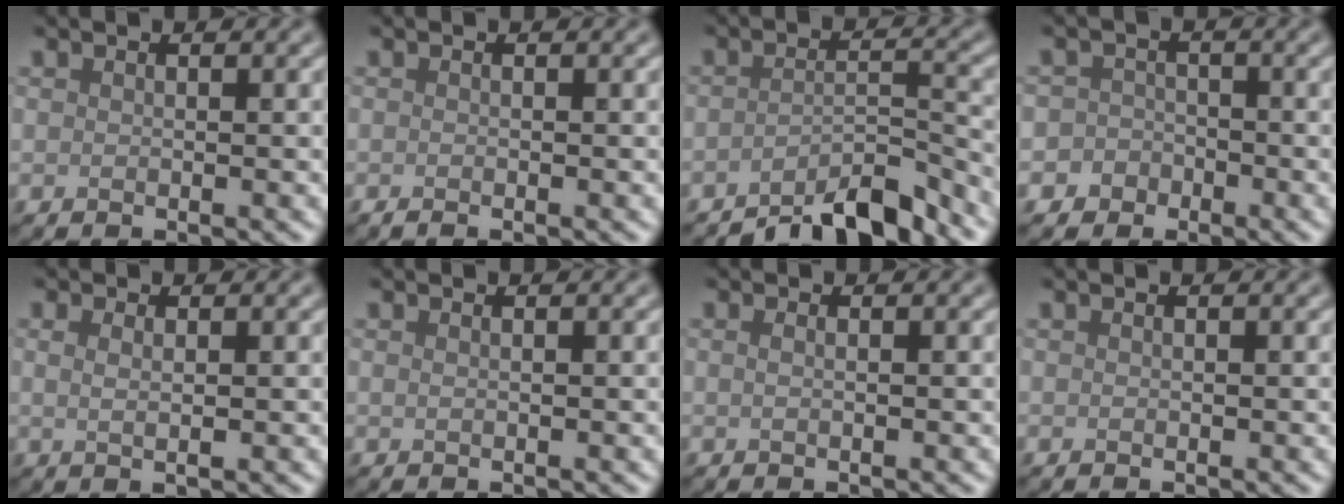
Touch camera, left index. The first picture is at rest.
{"total": 0.5, "force": [-0.4, 0.0, 0.3], "torque": [-0.004, -0.001, -0.008]}
{"total": 5.5, "force": [-4.7, 1.0, 2.8], "torque": [-0.038, 0.006, -0.083]}
{"total": 3.1, "force": [-1.7, 2.6, 0.0], "torque": [0.040, 0.003, -0.040]}
{"total": 1.5, "force": [0.5, 0.6, 1.3], "torque": [-0.018, -0.008, 0.006]}
{"total": 0.0}
{"total": 0.7, "force": [0.2, 0.3, 0.6], "torque": [-0.009, -0.005, -0.001]}
{"total": 0.0}